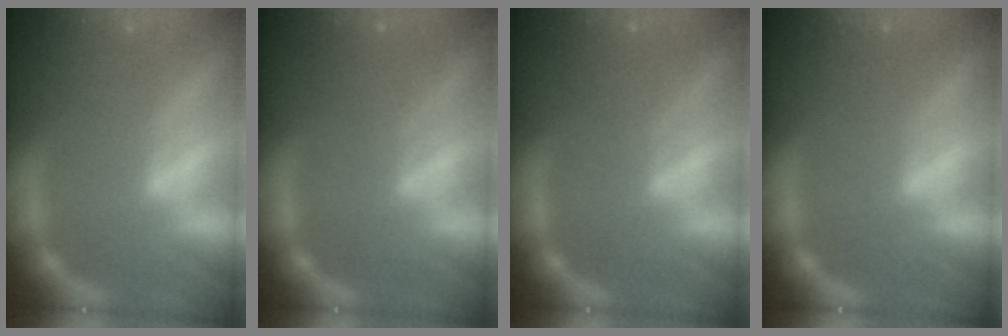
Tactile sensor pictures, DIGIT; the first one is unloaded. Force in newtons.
{"total": 2.4}
{"total": 2.4}
{"total": 1.0}